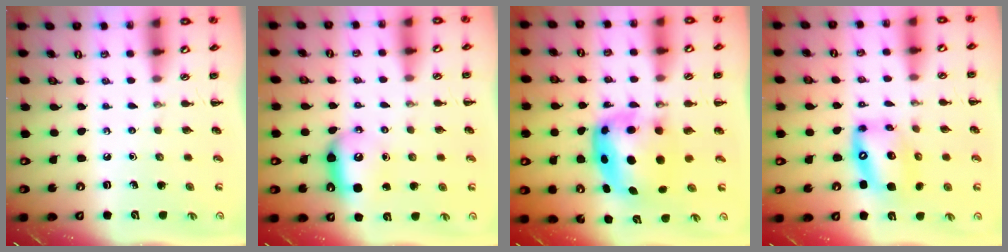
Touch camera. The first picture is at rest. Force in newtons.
{"total": 8.0, "press": 8.0, "slide": 0.9}
{"total": 7.0, "press": 6.8, "slide": 1.7}
{"total": 12.6, "press": 12.2, "slide": 3.3}